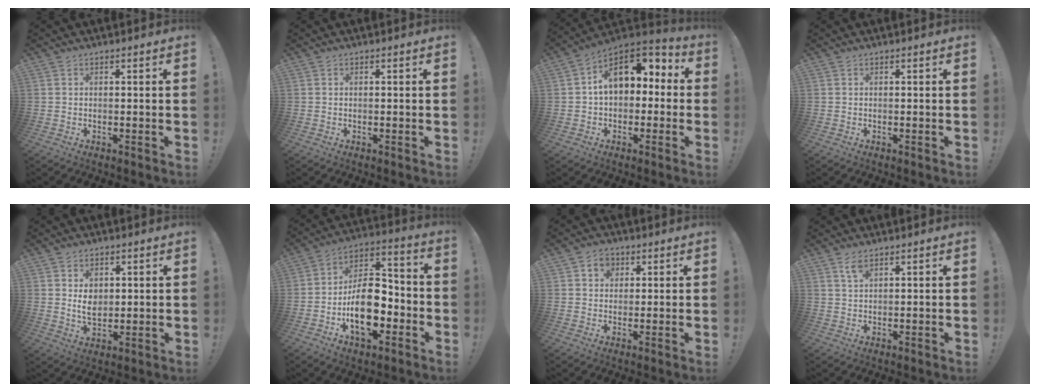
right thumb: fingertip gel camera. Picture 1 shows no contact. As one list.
[{"total": 0.0}, {"total": 13.2, "force": [3.9, 9.0, 8.8], "torque": [-0.124, -0.005, 0.073]}, {"total": 0.0}, {"total": 6.1, "force": [1.6, 4.7, 3.5], "torque": [-0.053, -0.005, 0.024]}, {"total": 17.8, "force": [-5.9, 10.6, 13.0], "torque": [-0.220, 0.039, -0.091]}, {"total": 4.5, "force": [1.7, 3.7, 1.8], "torque": [-0.028, 0.000, 0.029]}, {"total": 3.0, "force": [1.8, 0.9, 2.2], "torque": [-0.038, -0.004, 0.030]}]